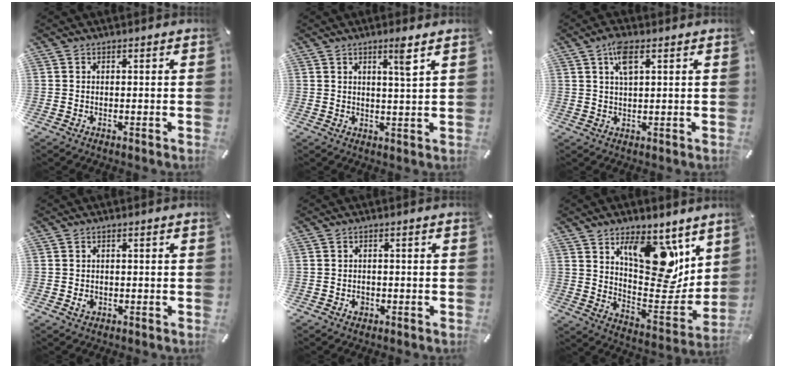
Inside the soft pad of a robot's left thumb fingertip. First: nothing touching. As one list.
[{"total": 4.7, "force": [2.6, 0.1, 3.9], "torque": [-0.066, -0.008, 0.039]}, {"total": 5.3, "force": [2.5, 2.0, 4.3], "torque": [-0.085, 0.004, 0.042]}, {"total": 1.7, "force": [-0.1, 1.3, 1.0], "torque": [-0.019, 0.004, -0.003]}, {"total": 1.9, "force": [-0.5, 1.6, 0.9], "torque": [-0.017, 0.004, -0.012]}, {"total": 16.7, "force": [11.0, 8.7, 9.1], "torque": [-0.111, -0.092, 0.194]}]